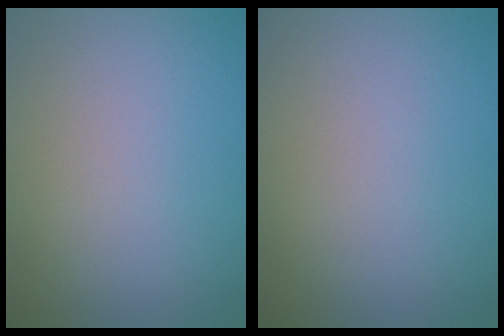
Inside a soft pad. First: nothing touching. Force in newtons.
{"total": 0.0}